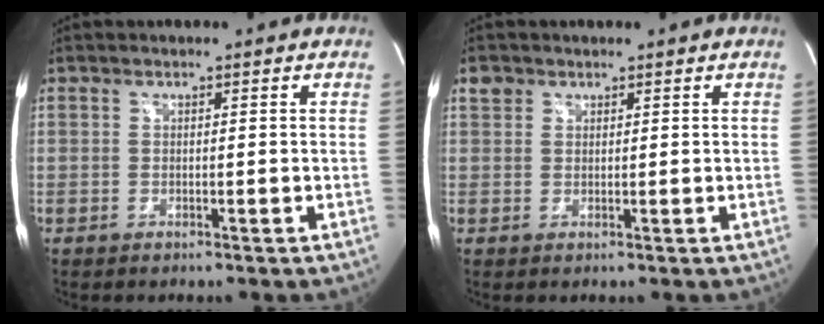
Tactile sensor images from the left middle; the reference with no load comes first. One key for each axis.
{"total": 1.6, "fx": 1.2, "fy": 1.2, "fz": 0.2, "tx": 0.002, "ty": 0.004, "tz": 0.019}